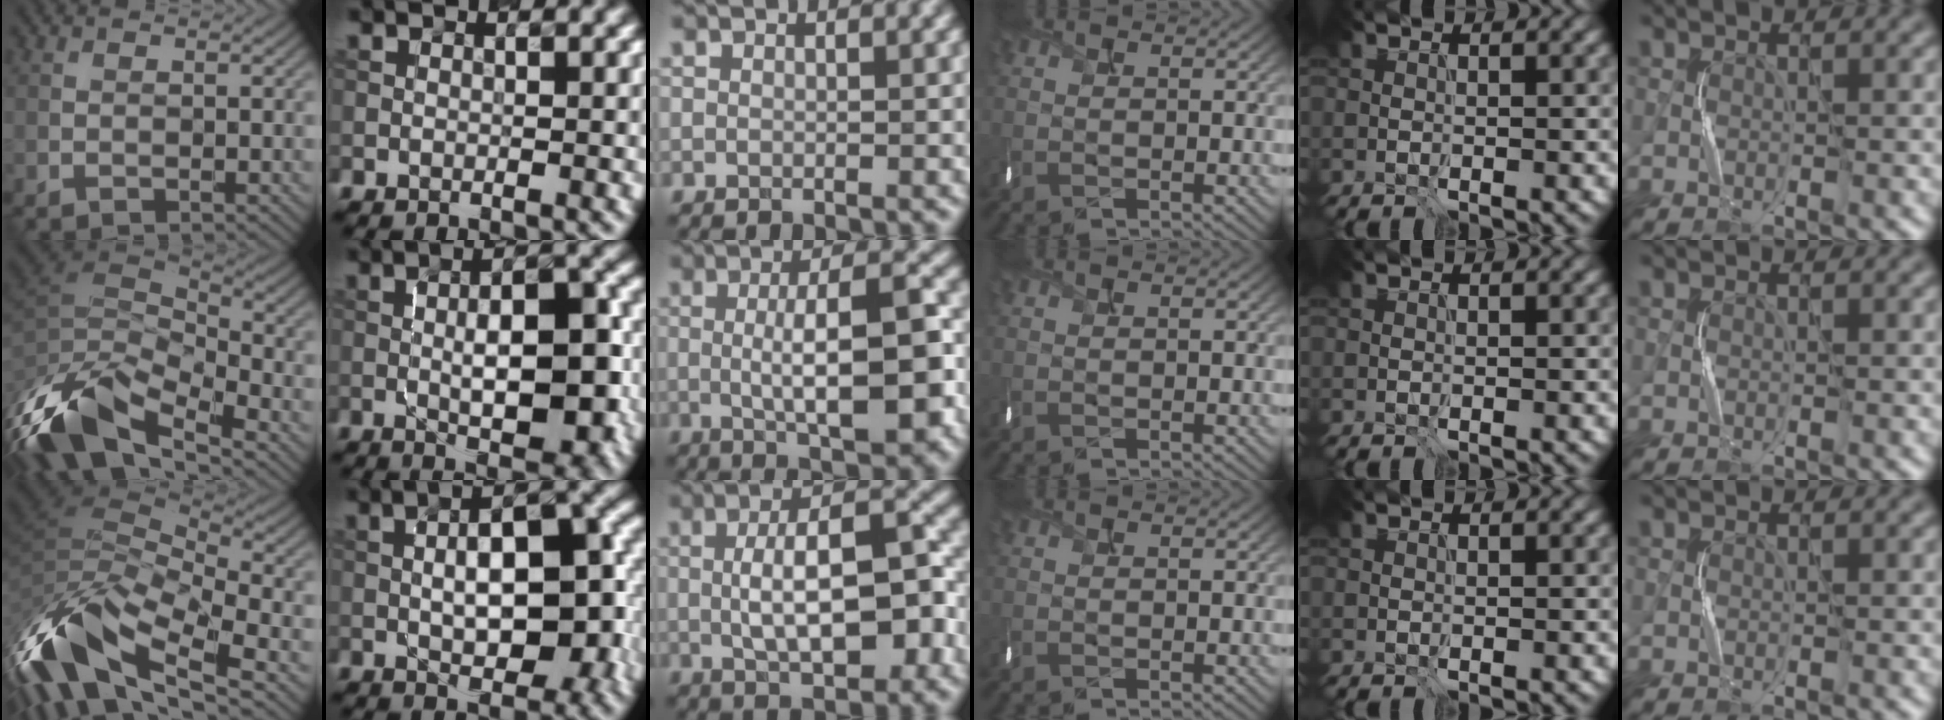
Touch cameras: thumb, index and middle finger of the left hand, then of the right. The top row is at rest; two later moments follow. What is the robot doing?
{"motion": "shake", "object": "box of matches"}